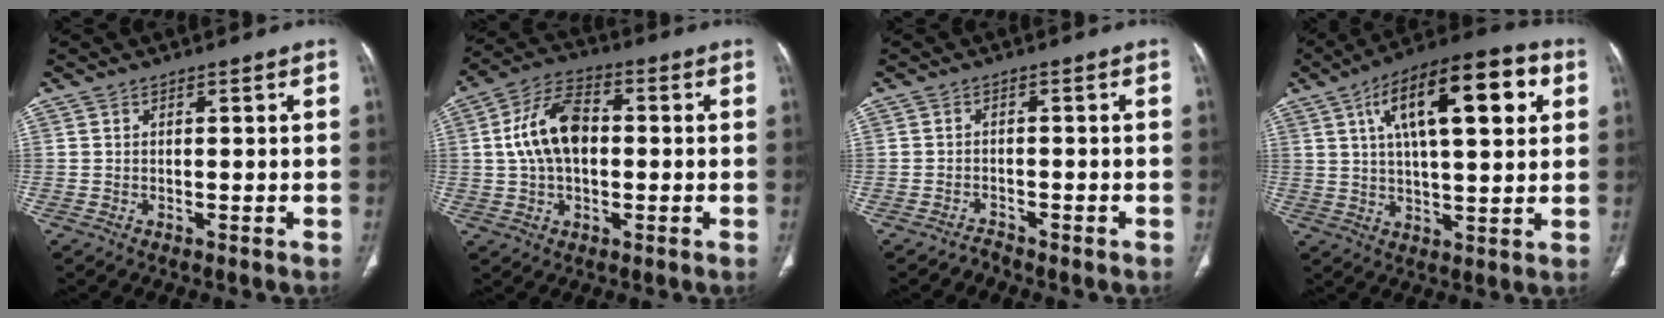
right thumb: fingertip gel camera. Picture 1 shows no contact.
{"total": 12.1, "force": [0.8, 7.4, 9.5], "torque": [-0.176, 0.026, 0.009]}
{"total": 1.5, "force": [-1.4, 0.5, -0.3], "torque": [0.002, 0.006, -0.025]}
{"total": 19.8, "force": [6.7, 7.5, 17.1], "torque": [-0.247, 0.008, 0.096]}